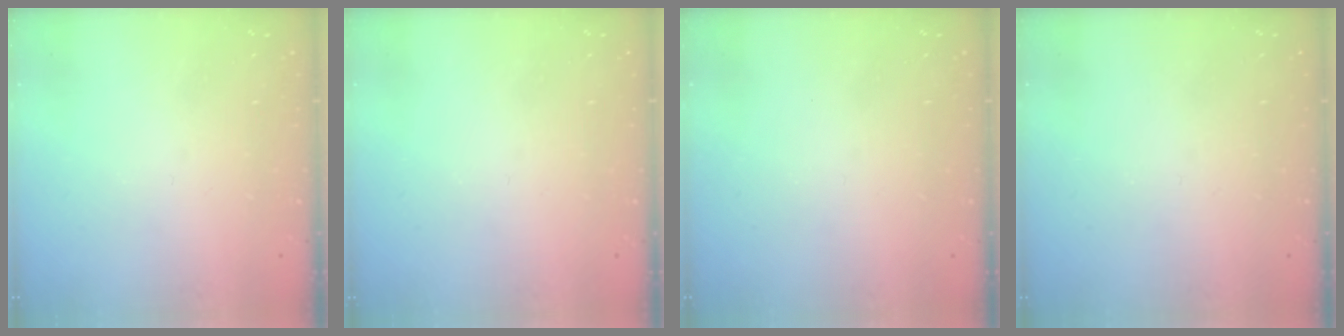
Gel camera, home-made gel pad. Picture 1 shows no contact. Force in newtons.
{"total": 0.0}
{"total": 0.0}
{"total": 0.0}